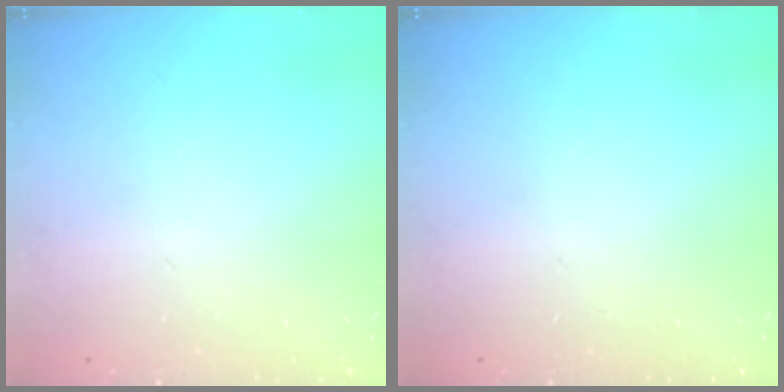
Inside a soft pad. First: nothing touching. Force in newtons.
{"total": 0.0}